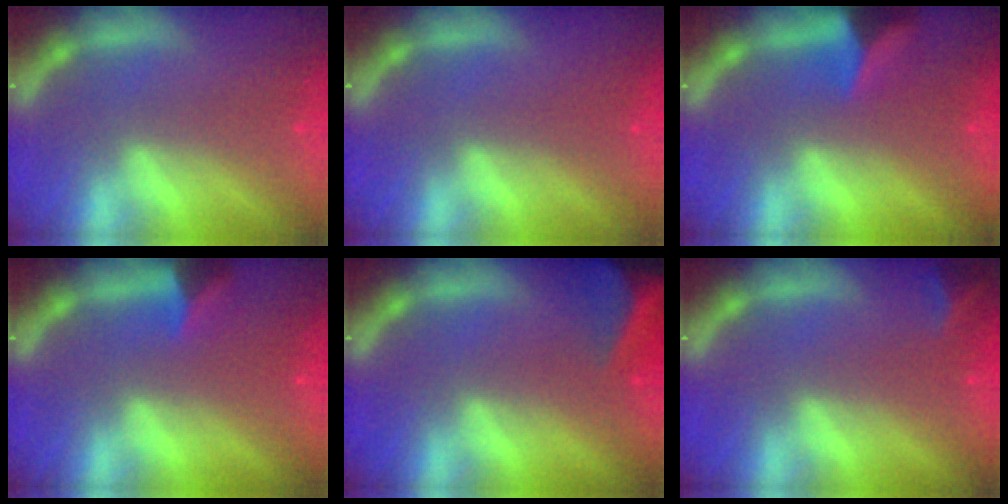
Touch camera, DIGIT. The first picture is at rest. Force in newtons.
{"total": 0.0}
{"total": 4.4}
{"total": 2.4}
{"total": 10.0}
{"total": 1.9}